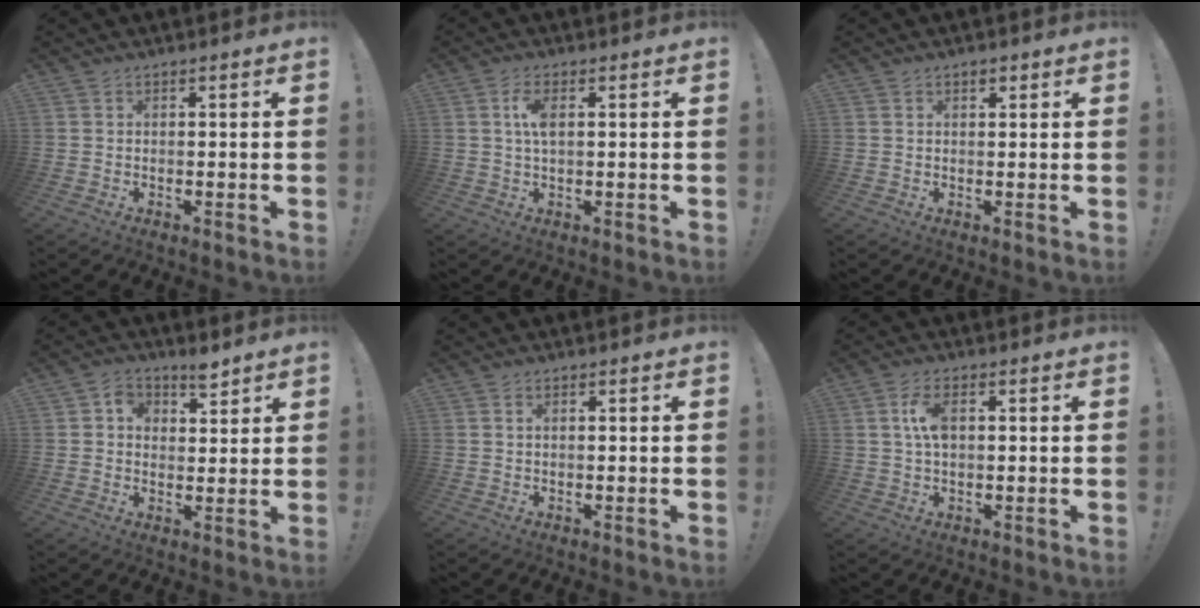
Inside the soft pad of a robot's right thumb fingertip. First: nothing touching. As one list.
[{"total": 4.8, "force": [1.0, 1.9, 4.3], "torque": [-0.086, 0.001, 0.013]}, {"total": 1.1, "force": [0.8, 0.7, 0.5], "torque": [-0.005, -0.002, 0.013]}, {"total": 5.7, "force": [3.2, 4.1, 2.3], "torque": [-0.018, -0.018, 0.054]}, {"total": 0.6, "force": [0.3, 0.2, 0.5], "torque": [-0.010, 0.002, 0.004]}, {"total": 5.4, "force": [0.8, 2.8, 4.6], "torque": [-0.080, 0.000, 0.010]}]